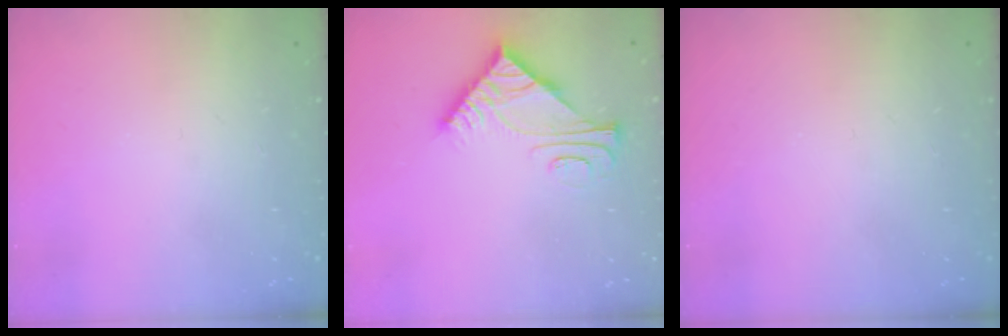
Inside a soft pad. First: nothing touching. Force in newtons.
{"total": 6.8, "press": 6.8, "slide": 0.1}
{"total": 0.0}